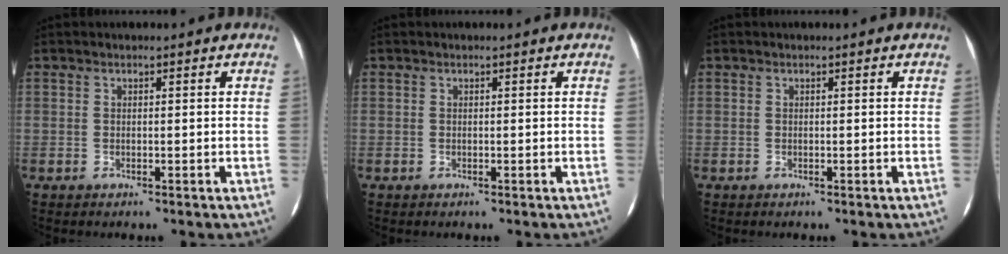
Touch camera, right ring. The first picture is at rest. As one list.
[{"total": 0.0}, {"total": 0.0}]